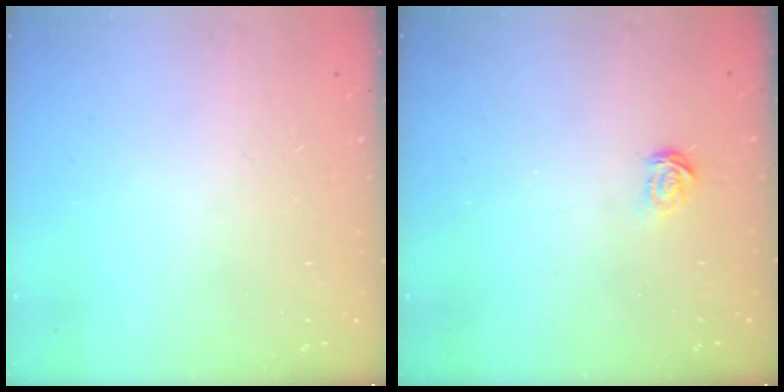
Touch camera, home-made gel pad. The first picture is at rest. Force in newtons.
{"total": 1.8, "press": 1.8, "slide": 0.2}